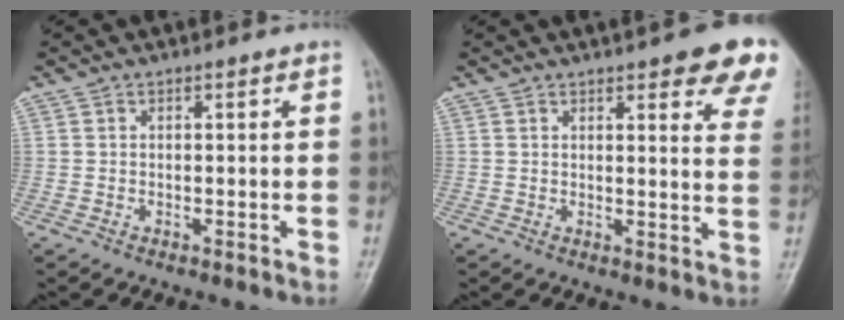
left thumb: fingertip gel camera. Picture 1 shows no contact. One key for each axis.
{"total": 13.5, "fx": 8.9, "fy": 3.8, "fz": 9.4, "tx": -0.083, "ty": -0.033, "tz": 0.088}